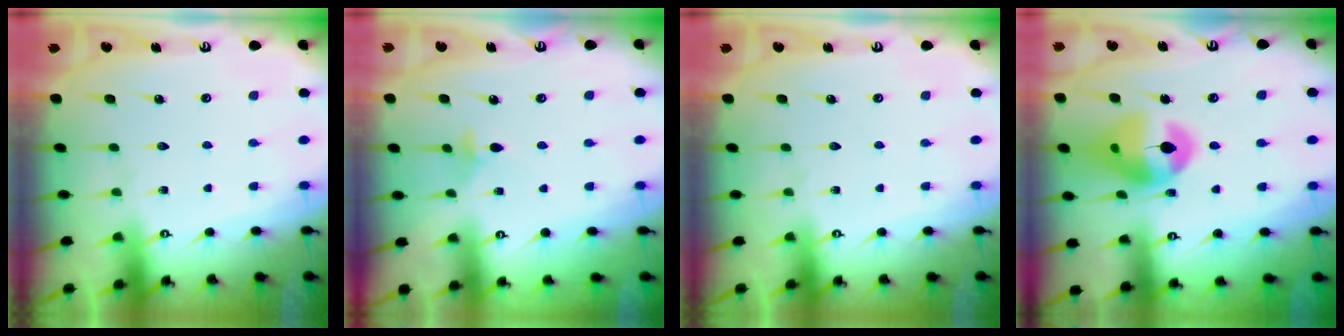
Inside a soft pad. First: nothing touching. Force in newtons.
{"total": 3.5, "press": 3.4, "slide": 0.7}
{"total": 0.0}
{"total": 14.6, "press": 14.5, "slide": 1.6}